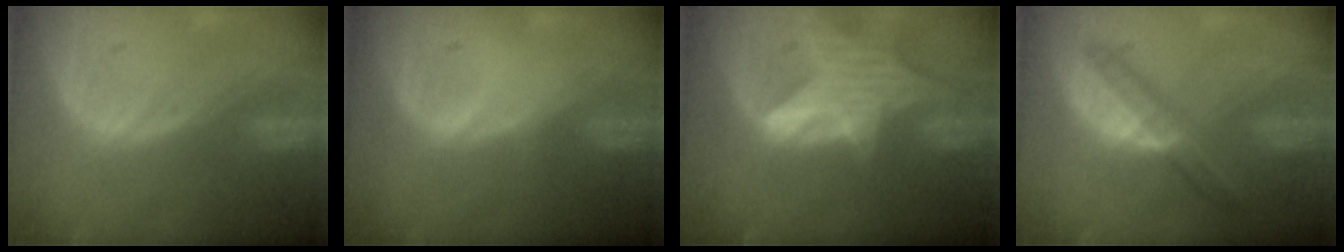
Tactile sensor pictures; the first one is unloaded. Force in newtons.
{"total": 0.0}
{"total": 8.3, "press": 7.4, "slide": 3.8}
{"total": 6.8, "press": 5.8, "slide": 3.5}